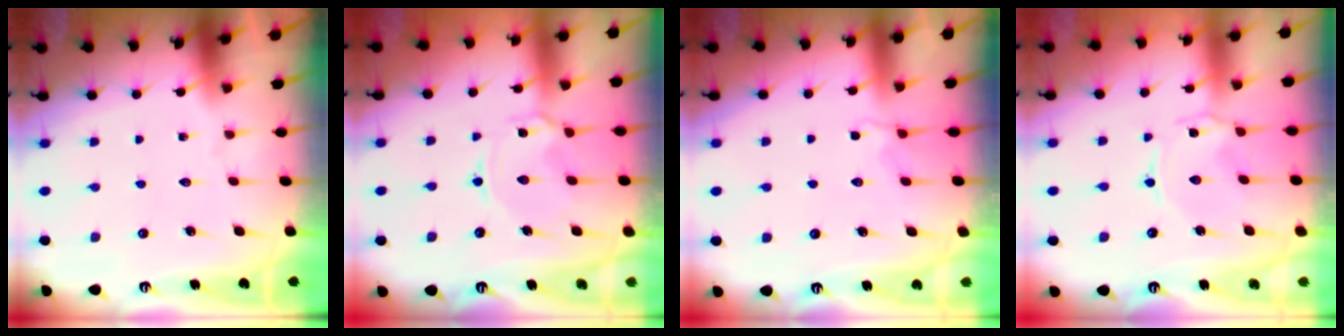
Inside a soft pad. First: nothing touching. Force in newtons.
{"total": 2.8, "press": 2.7, "slide": 0.5}
{"total": 2.1, "press": 1.3, "slide": 1.6}
{"total": 1.0, "press": 0.9, "slide": 0.2}